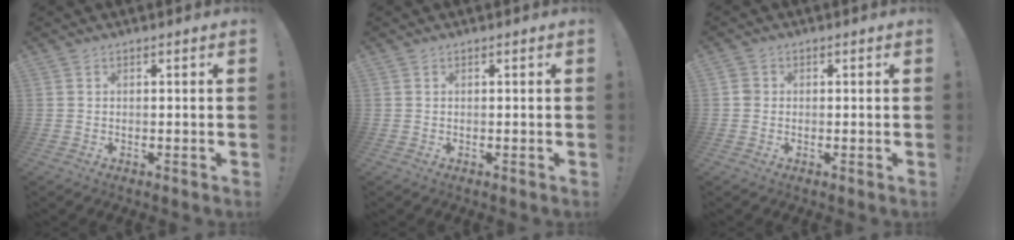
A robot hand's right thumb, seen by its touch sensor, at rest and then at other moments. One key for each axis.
{"total": 0.0}
{"total": 2.1, "fx": -0.1, "fy": 1.9, "fz": 0.9, "tx": -0.013, "ty": 0.007, "tz": -0.003}